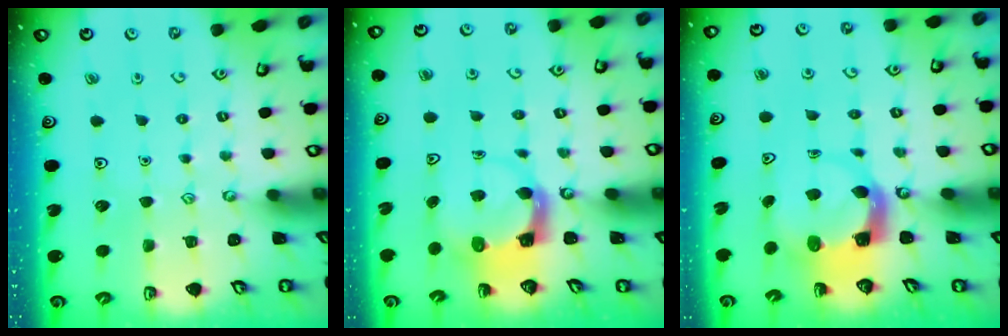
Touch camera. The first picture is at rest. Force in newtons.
{"total": 3.6, "press": 3.5, "slide": 0.5}
{"total": 3.8, "press": 3.8, "slide": 0.6}